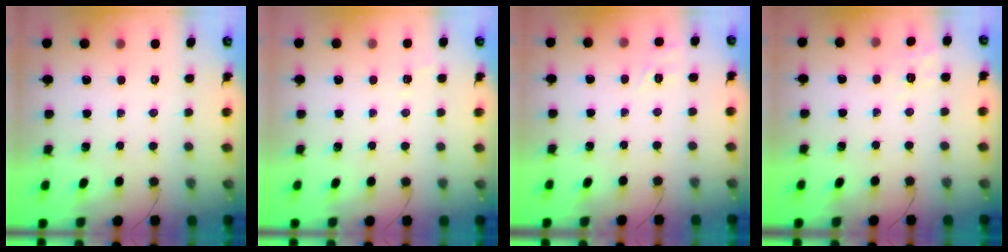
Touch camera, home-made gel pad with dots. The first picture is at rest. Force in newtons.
{"total": 1.9, "press": 1.3, "slide": 1.4}
{"total": 1.8, "press": 1.0, "slide": 1.5}
{"total": 2.2, "press": 0.8, "slide": 2.1}